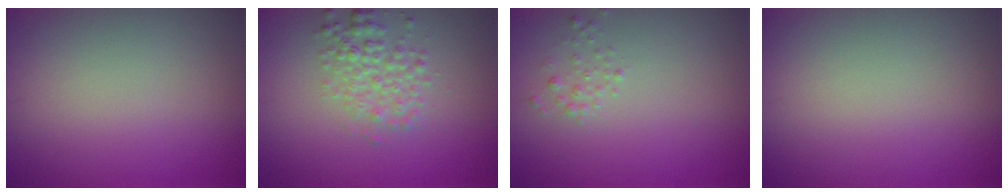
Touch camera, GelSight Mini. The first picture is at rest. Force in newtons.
{"total": 2.9, "press": 2.9, "slide": 0.1}
{"total": 0.9, "press": 0.9, "slide": 0.0}
{"total": 0.0}